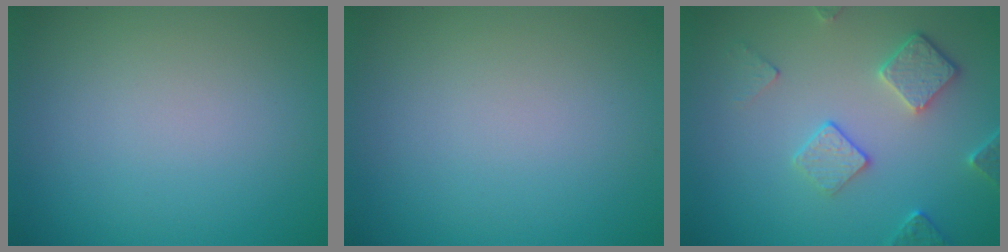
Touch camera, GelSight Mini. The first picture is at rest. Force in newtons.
{"total": 0.0}
{"total": 3.8, "press": 3.2, "slide": 2.0}